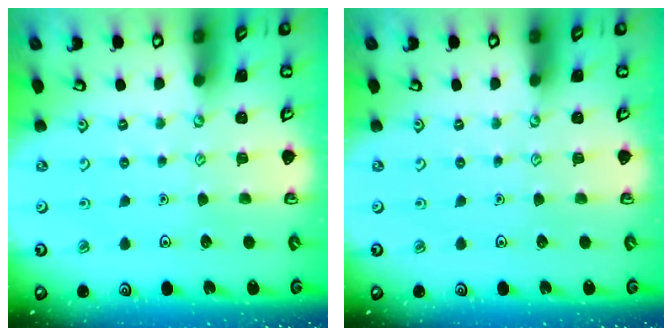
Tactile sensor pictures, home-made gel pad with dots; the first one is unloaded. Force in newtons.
{"total": 0.0}